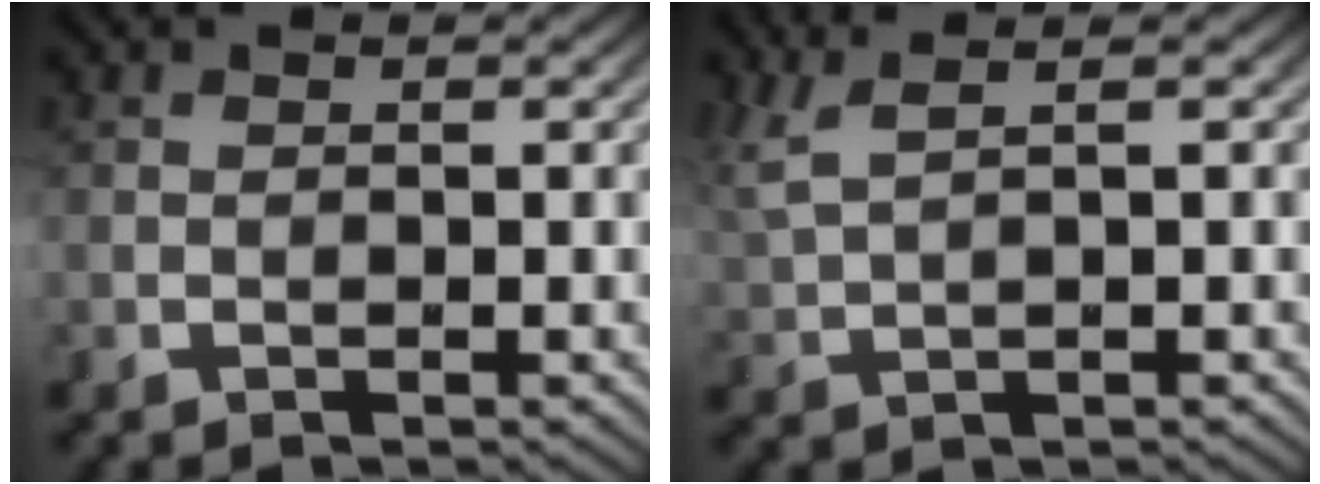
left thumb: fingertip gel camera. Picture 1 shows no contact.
{"total": 3.8, "force": [2.5, 0.8, 2.7], "torque": [-0.056, 0.015, 0.050]}